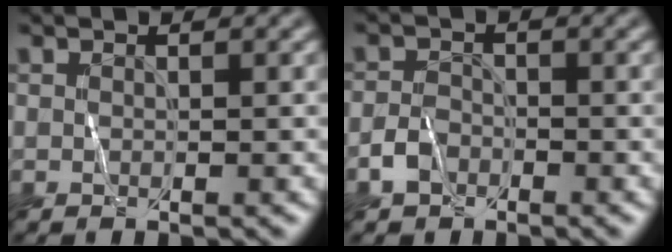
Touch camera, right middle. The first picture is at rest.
{"total": 2.2, "force": [-1.4, 1.4, 0.8], "torque": [-0.012, 0.005, -0.033]}